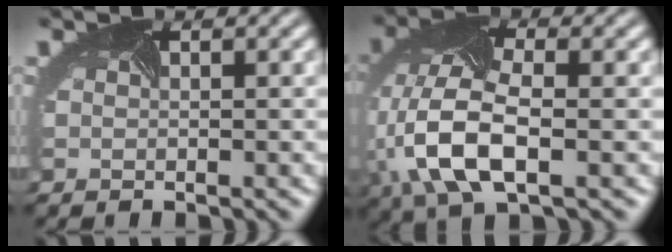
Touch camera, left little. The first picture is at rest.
{"total": 9.8, "force": [-2.4, 5.0, 8.1], "torque": [-0.192, -0.009, -0.048]}